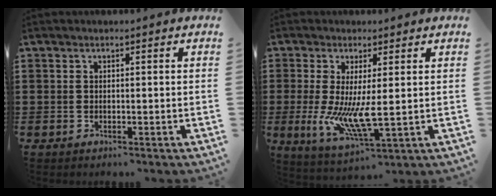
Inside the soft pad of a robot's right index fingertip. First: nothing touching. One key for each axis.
{"total": 7.5, "fx": 0.0, "fy": 1.8, "fz": 7.3, "tx": -0.141, "ty": -0.022, "tz": 0.004}